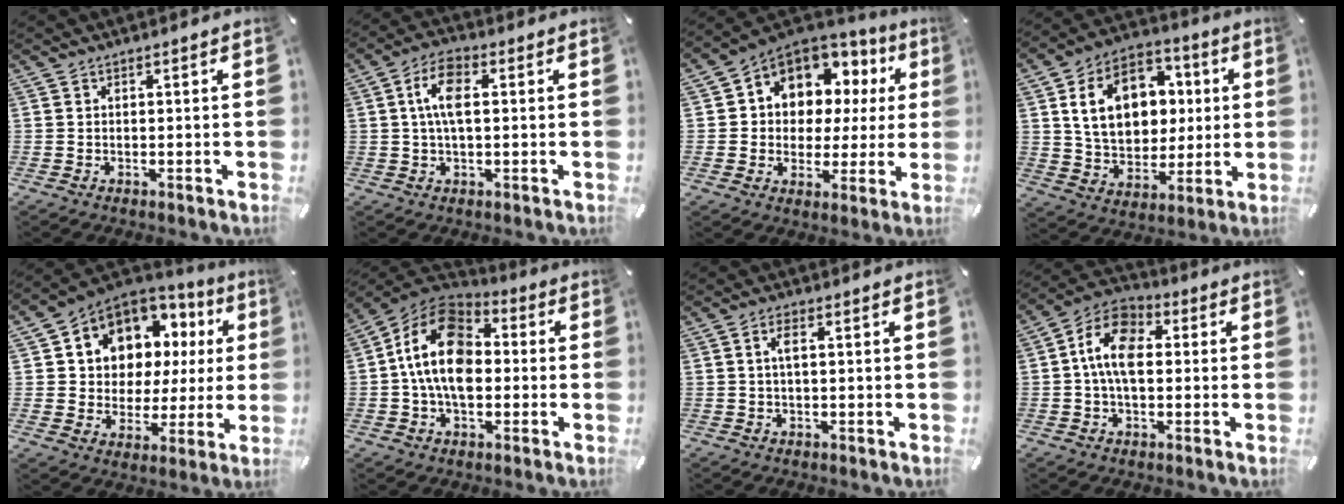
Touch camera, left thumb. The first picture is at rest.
{"total": 8.2, "force": [1.3, 4.0, 7.0], "torque": [-0.141, 0.007, 0.018]}
{"total": 8.6, "force": [4.5, 7.0, 2.0], "torque": [-0.053, -0.045, 0.088]}
{"total": 16.2, "force": [3.6, 12.9, 9.2], "torque": [-0.162, 0.004, 0.070]}
{"total": 9.3, "force": [5.4, 7.4, 1.4], "torque": [-0.045, -0.057, 0.105]}
{"total": 16.1, "force": [-0.4, 11.0, 11.8], "torque": [-0.240, 0.011, -0.013]}
{"total": 2.8, "force": [0.3, 1.0, 2.6], "torque": [-0.051, 0.005, 0.004]}
{"total": 11.2, "force": [0.5, 7.3, 8.5], "torque": [-0.159, 0.013, 0.010]}